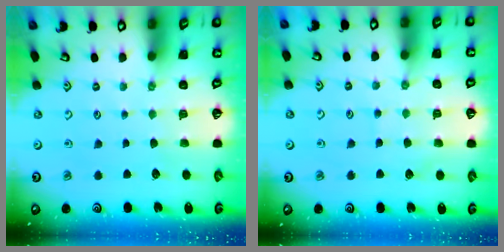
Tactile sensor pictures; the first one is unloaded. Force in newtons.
{"total": 5.7, "press": 5.7, "slide": 0.6}